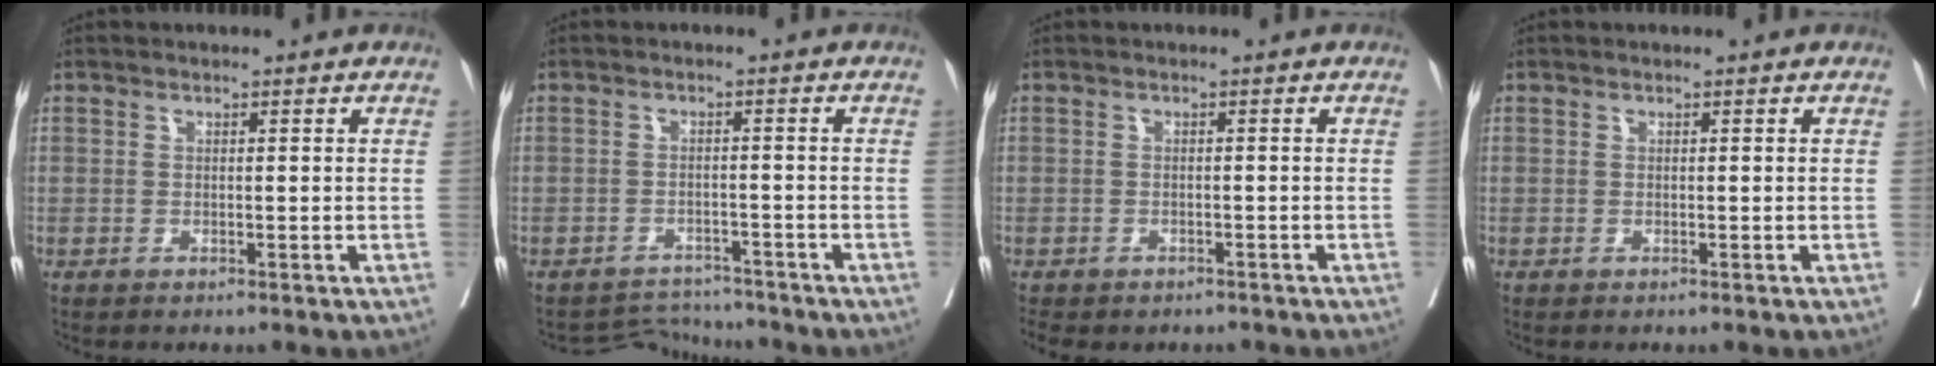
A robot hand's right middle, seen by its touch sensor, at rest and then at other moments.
{"total": 4.1, "force": [-3.7, 0.1, -1.8], "torque": [0.029, 0.007, -0.056]}
{"total": 6.7, "force": [-5.3, 3.4, 2.2], "torque": [-0.046, -0.002, -0.067]}
{"total": 0.0}